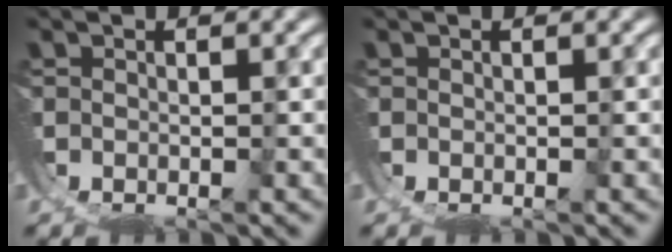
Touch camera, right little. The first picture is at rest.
{"total": 0.0}